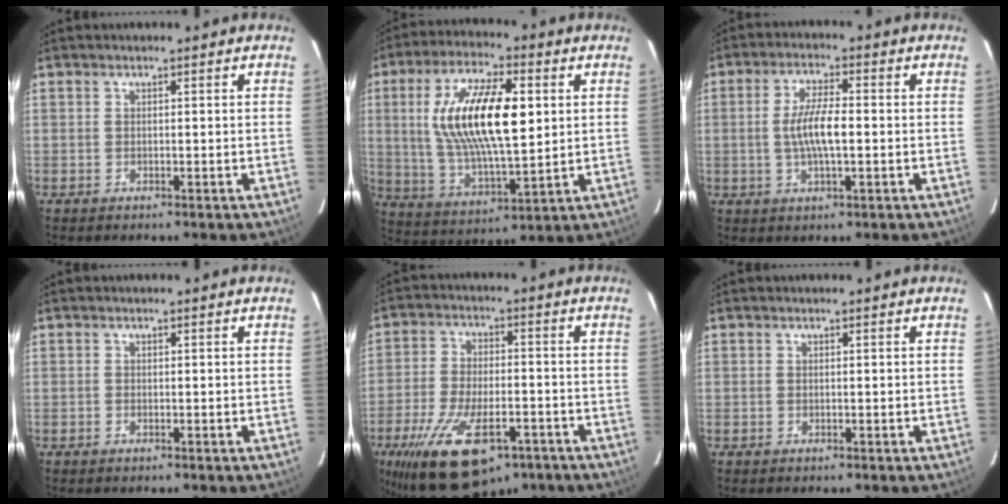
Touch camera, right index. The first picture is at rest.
{"total": 18.8, "force": [3.7, 7.0, 17.1], "torque": [-0.325, 0.008, 0.075]}
{"total": 6.8, "force": [-0.6, 1.7, 6.6], "torque": [-0.125, 0.002, -0.010]}
{"total": 0.0}
{"total": 19.7, "force": [-11.6, 8.6, 13.4], "torque": [-0.274, -0.038, -0.189]}
{"total": 0.0}